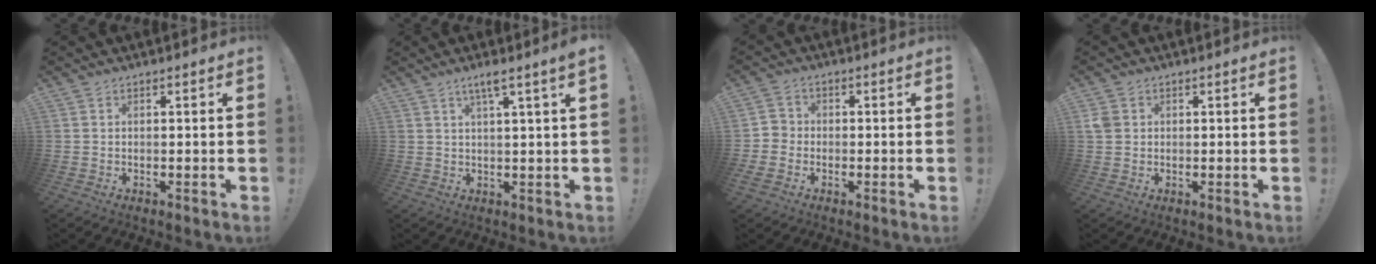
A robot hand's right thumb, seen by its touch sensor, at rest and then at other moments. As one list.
[{"total": 4.3, "force": [2.3, -0.6, 3.7], "torque": [-0.065, -0.007, 0.033]}, {"total": 4.1, "force": [-1.9, 3.4, 1.3], "torque": [-0.028, 0.006, -0.038]}, {"total": 3.0, "force": [0.9, 2.5, 1.4], "torque": [-0.027, 0.005, 0.020]}]